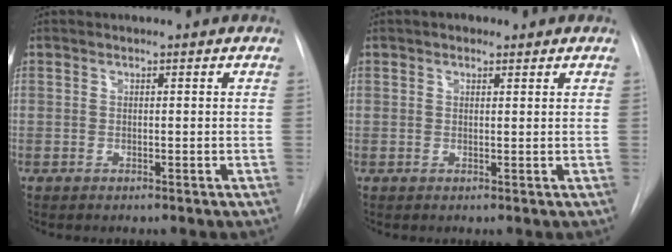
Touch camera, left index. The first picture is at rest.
{"total": 1.4, "force": [0.9, 0.8, 0.8], "torque": [-0.014, 0.002, 0.008]}